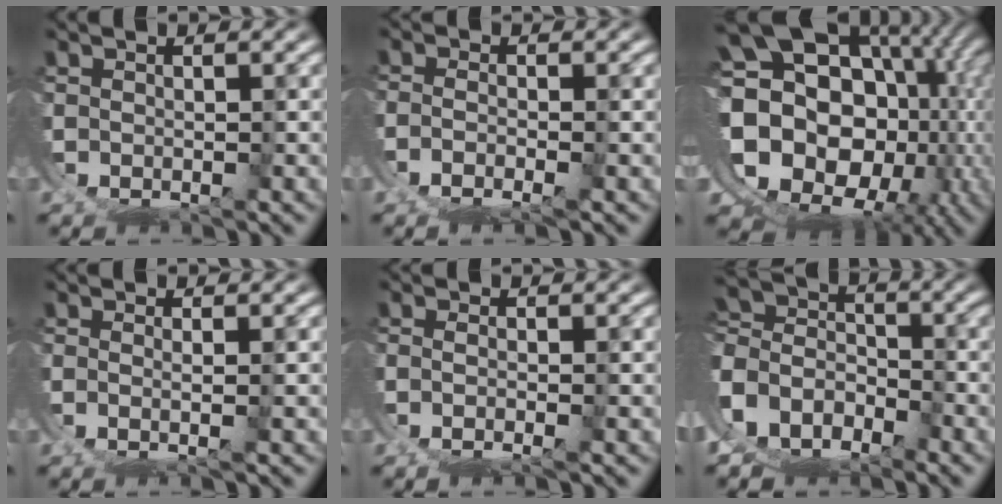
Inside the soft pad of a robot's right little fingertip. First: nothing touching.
{"total": 1.7, "force": [-0.9, -0.4, 1.4], "torque": [-0.024, -0.006, -0.011]}
{"total": 24.3, "force": [-1.7, 19.5, 14.4], "torque": [-0.273, -0.068, -0.023]}
{"total": 2.2, "force": [0.7, -1.6, 1.3], "torque": [-0.017, 0.001, 0.012]}
{"total": 1.6, "force": [-0.3, -0.6, 1.5], "torque": [-0.023, 0.000, -0.004]}
{"total": 12.2, "force": [-1.1, 11.5, 3.9], "torque": [-0.127, -0.042, -0.032]}